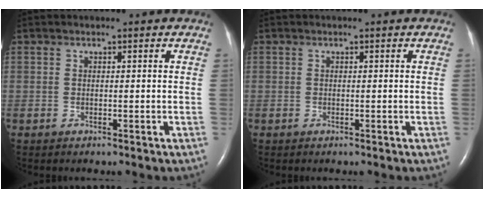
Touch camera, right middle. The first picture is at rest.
{"total": 0.0}